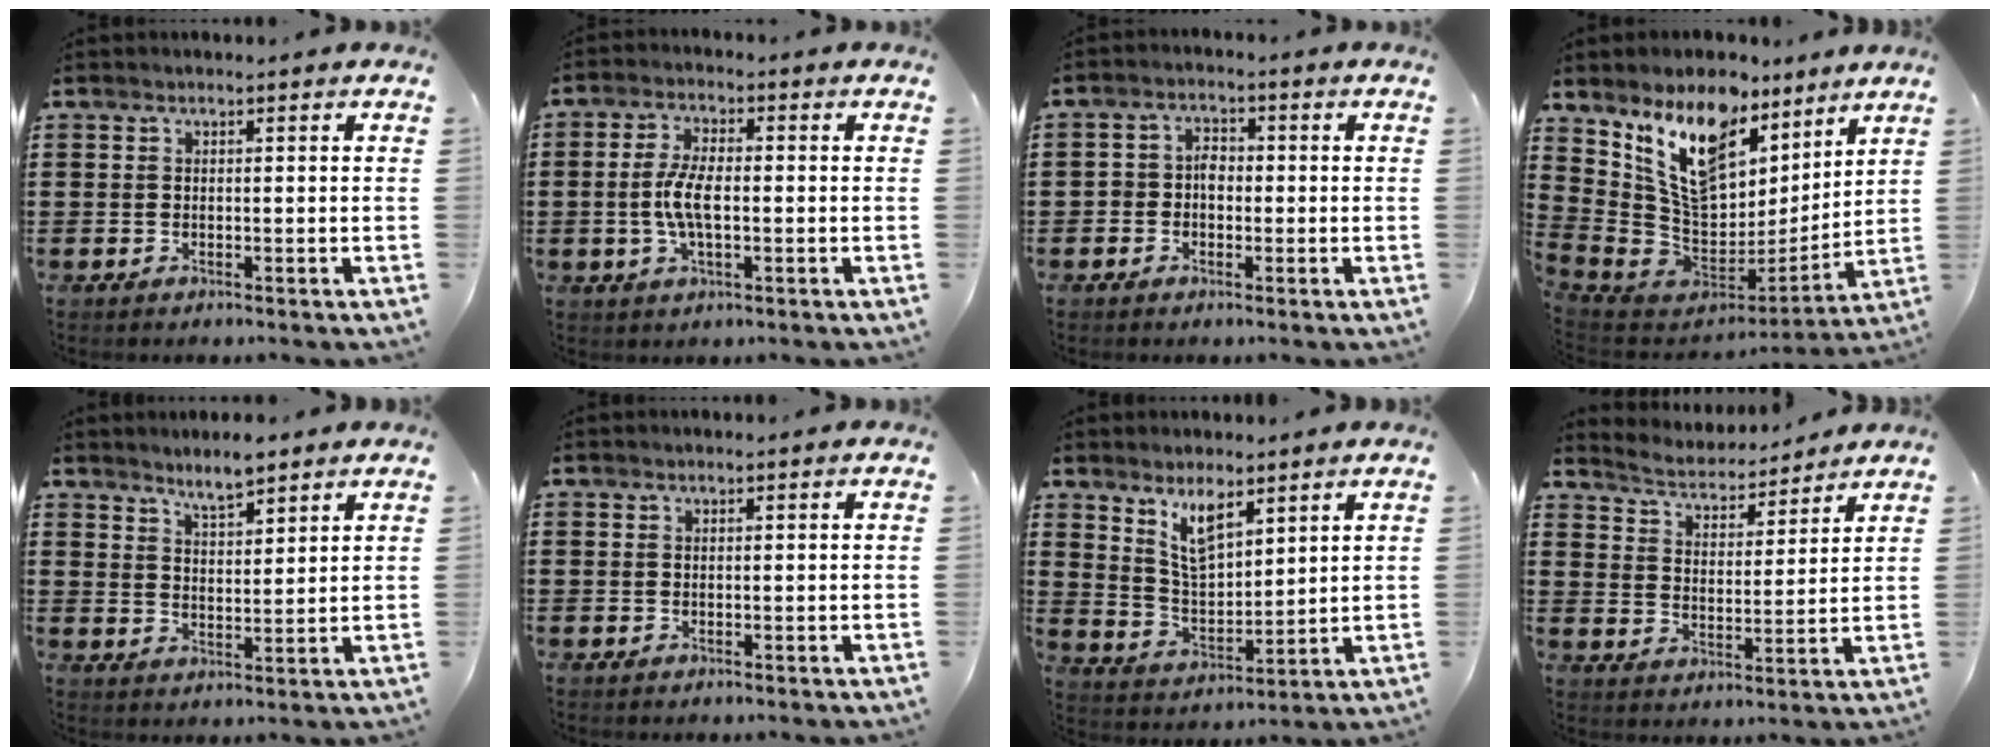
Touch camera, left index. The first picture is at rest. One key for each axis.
{"total": 5.9, "fx": -0.7, "fy": 2.2, "fz": 5.4, "tx": -0.124, "ty": -0.003, "tz": -0.022}
{"total": 2.6, "fx": -0.7, "fy": 1.9, "fz": 1.7, "tx": -0.036, "ty": 0.007, "tz": -0.018}
{"total": 14.0, "fx": 8.2, "fy": 7.9, "fz": 8.1, "tx": -0.207, "ty": -0.040, "tz": 0.156}
{"total": 4.3, "fx": 3.9, "fy": 0.7, "fz": 1.5, "tx": -0.039, "ty": -0.007, "tz": 0.073}
{"total": 0.0}
{"total": 7.0, "fx": 5.1, "fy": 2.7, "fz": 4.0, "tx": -0.078, "ty": -0.016, "tz": 0.091}
{"total": 3.9, "fx": 3.9, "fy": 0.3, "fz": 0.2, "tx": -0.028, "ty": -0.032, "tz": 0.062}